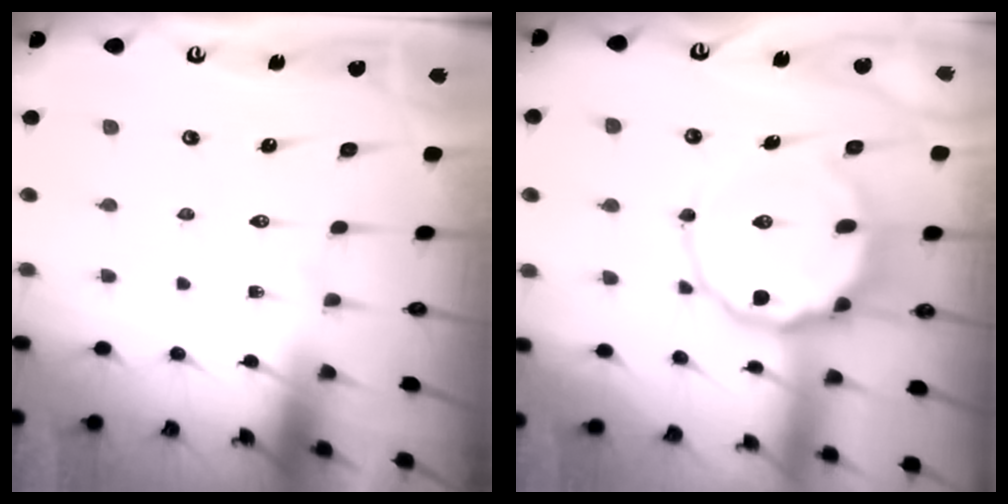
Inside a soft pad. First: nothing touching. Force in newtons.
{"total": 11.4, "press": 11.2, "slide": 1.9}